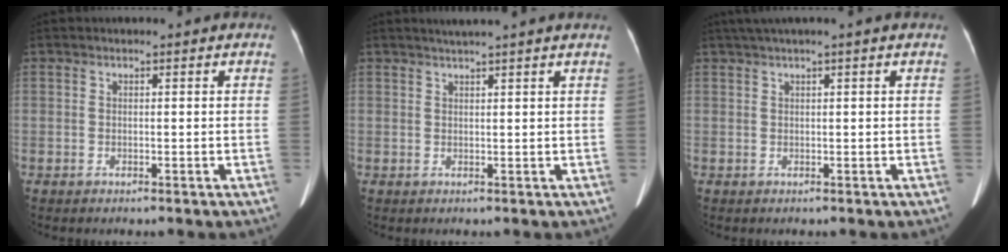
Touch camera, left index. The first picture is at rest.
{"total": 4.1, "force": [3.4, -0.9, 2.0], "torque": [-0.026, 0.018, 0.047]}
{"total": 2.5, "force": [1.8, -0.6, 1.6], "torque": [-0.030, 0.025, 0.038]}